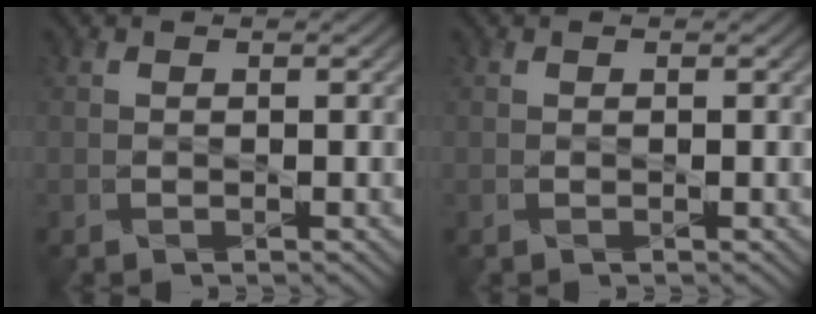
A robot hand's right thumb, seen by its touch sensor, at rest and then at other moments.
{"total": 0.0}